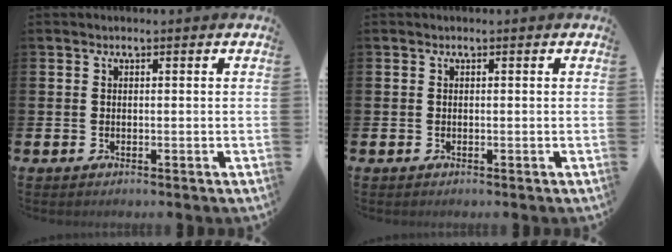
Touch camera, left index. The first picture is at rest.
{"total": 0.0}